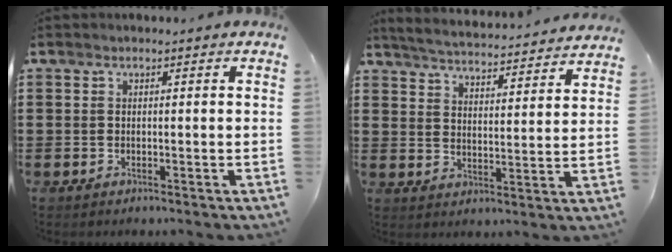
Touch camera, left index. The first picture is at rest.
{"total": 4.0, "force": [3.9, -0.6, 0.3], "torque": [-0.030, -0.037, 0.061]}